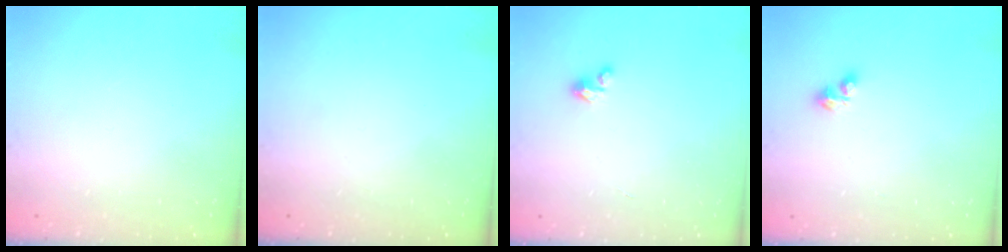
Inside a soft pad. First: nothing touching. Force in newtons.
{"total": 0.0}
{"total": 2.7, "press": 2.7, "slide": 0.2}
{"total": 4.0, "press": 3.9, "slide": 0.6}